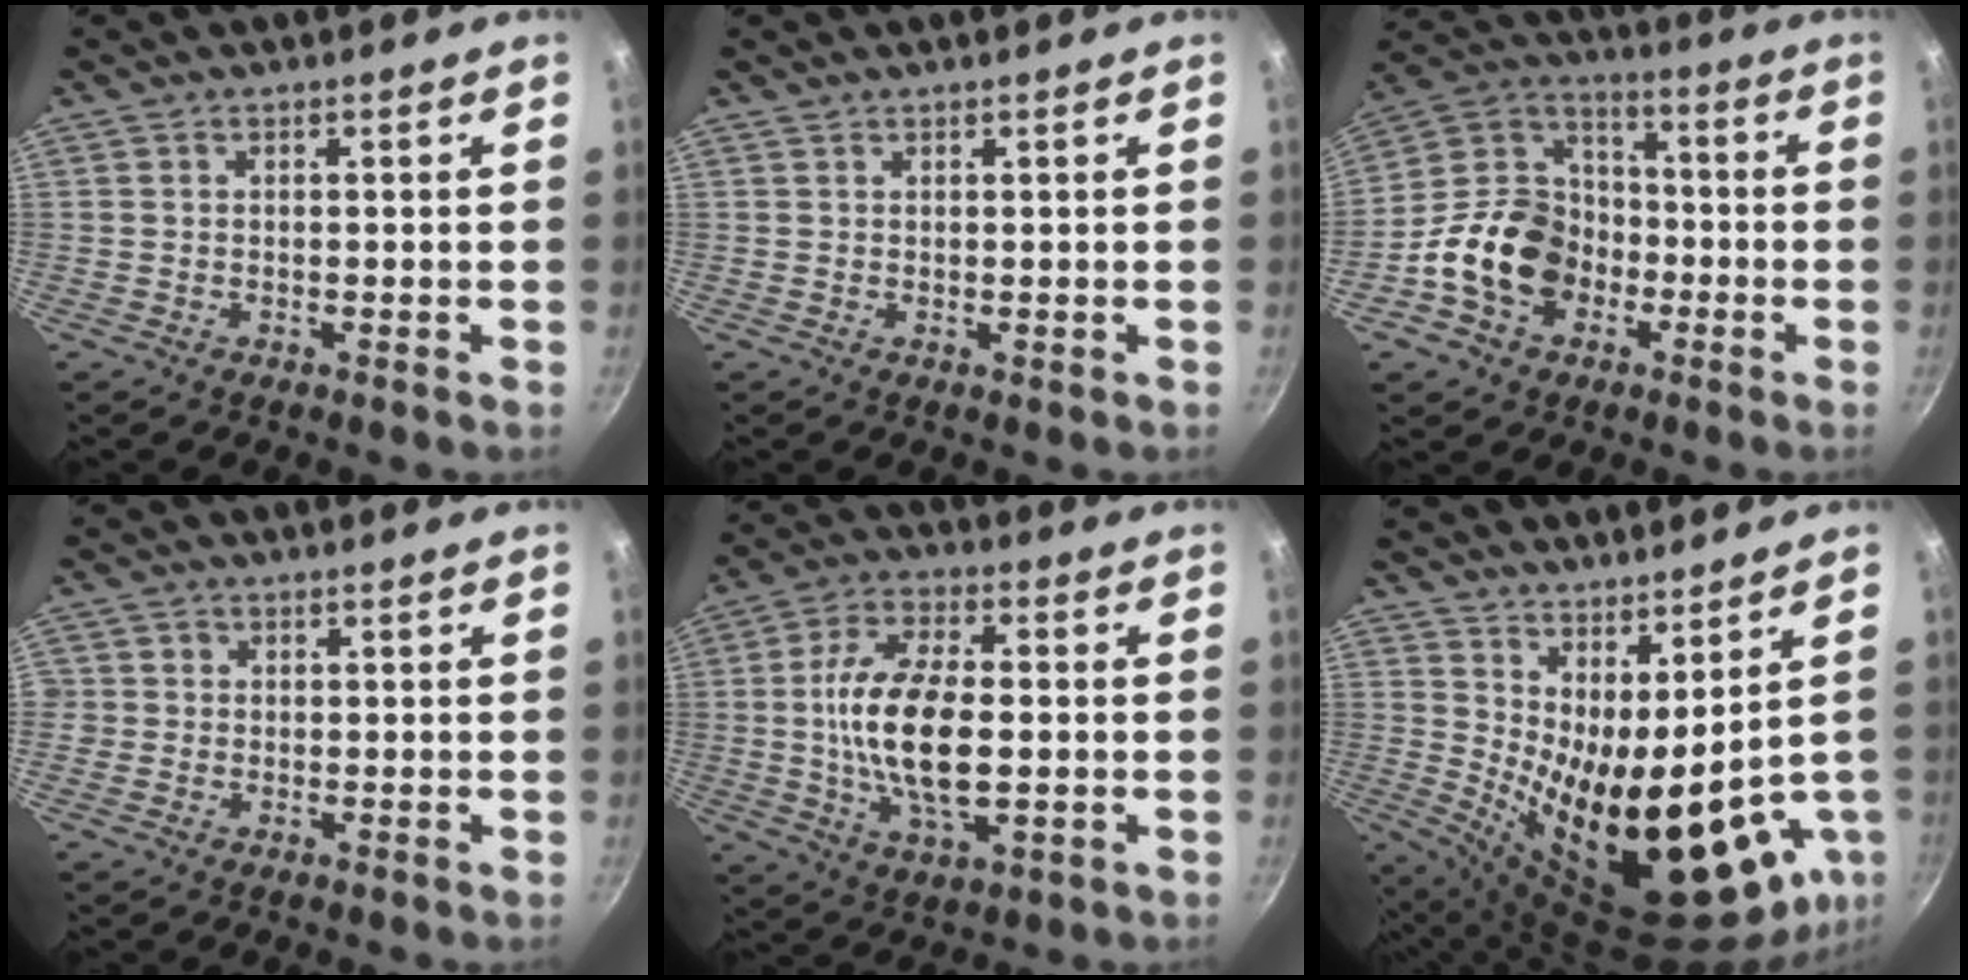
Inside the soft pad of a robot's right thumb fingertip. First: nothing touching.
{"total": 0.5, "force": [0.5, 0.0, 0.1], "torque": [0.004, -0.008, 0.007]}
{"total": 16.1, "force": [-5.2, 12.7, 8.5], "torque": [-0.122, 0.051, -0.105]}
{"total": 1.3, "force": [0.0, 1.3, 0.2], "torque": [0.005, 0.004, -0.004]}
{"total": 15.7, "force": [-0.5, 7.4, 13.9], "torque": [-0.260, 0.007, -0.015]}
{"total": 19.9, "force": [3.6, 7.6, 18.0], "torque": [-0.245, -0.041, 0.086]}